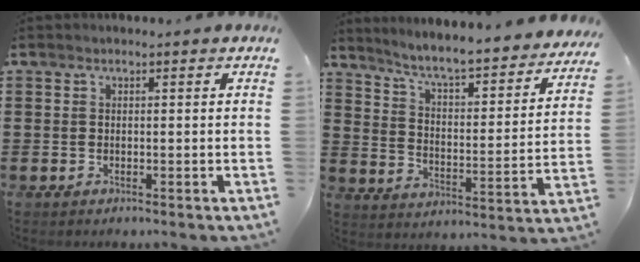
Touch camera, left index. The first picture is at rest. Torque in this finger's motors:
{"motor_torque": [1.32, 0.28, 0.84, 0.21]}